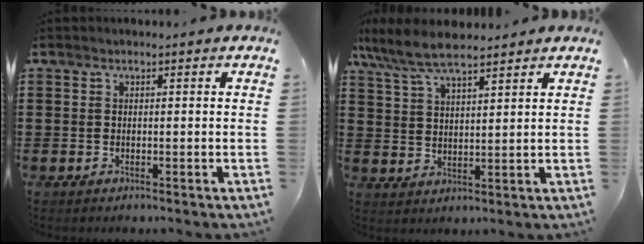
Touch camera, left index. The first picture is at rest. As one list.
[{"total": 6.9, "force": [5.8, 1.4, 3.4], "torque": [-0.084, -0.013, 0.107]}]